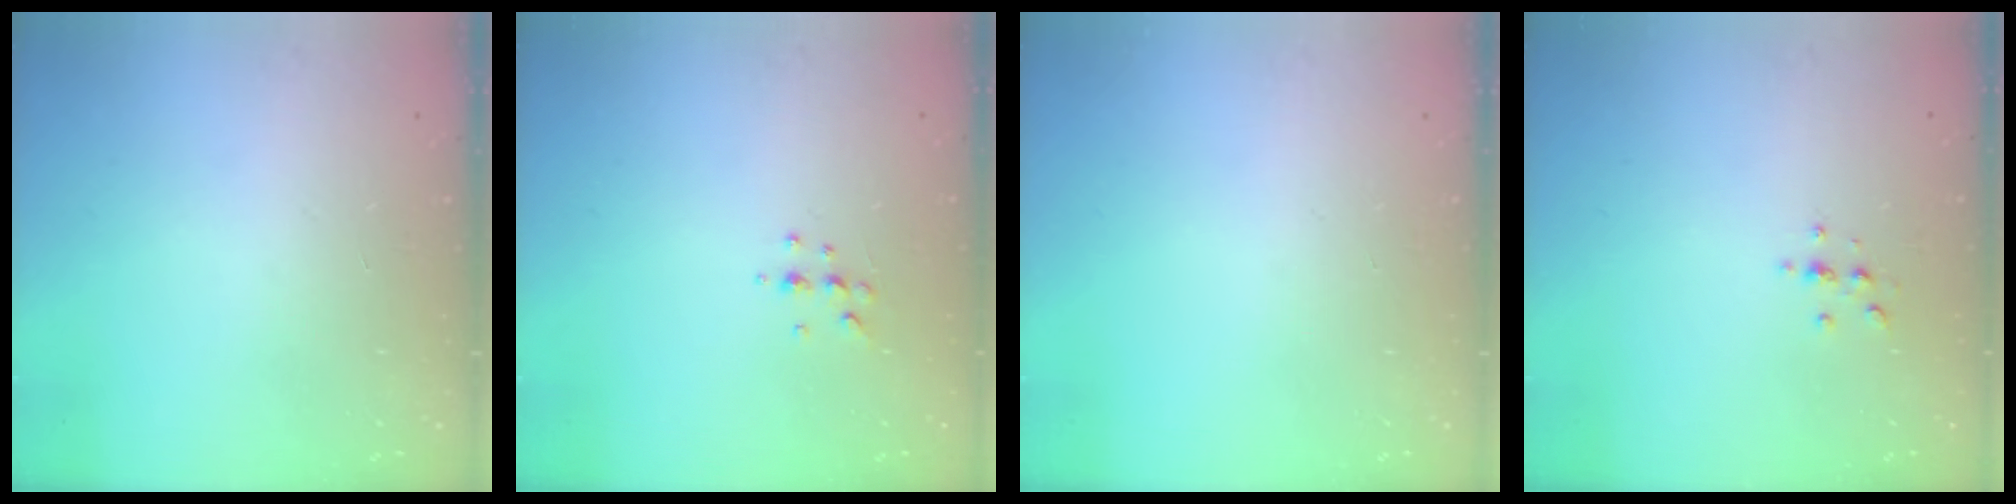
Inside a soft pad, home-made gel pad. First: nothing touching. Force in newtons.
{"total": 5.1, "press": 4.9, "slide": 1.4}
{"total": 0.0}
{"total": 2.2, "press": 2.1, "slide": 0.2}